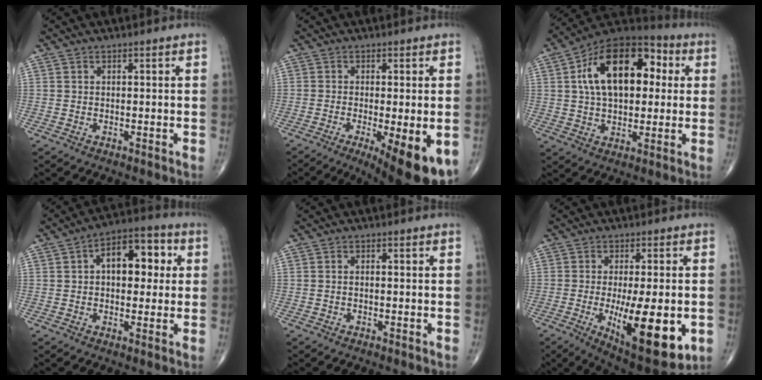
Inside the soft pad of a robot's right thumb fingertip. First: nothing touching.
{"total": 12.9, "force": [-5.2, 3.4, 11.4], "torque": [-0.137, -0.018, -0.070]}
{"total": 20.3, "force": [4.3, 11.7, 16.0], "torque": [-0.233, 0.025, 0.061]}
{"total": 11.9, "force": [2.3, 6.9, 9.4], "torque": [-0.104, 0.023, 0.027]}
{"total": 0.8, "force": [-0.1, 0.3, 0.7], "torque": [-0.015, 0.005, -0.003]}
{"total": 17.4, "force": [-3.9, 5.9, 15.9], "torque": [-0.228, -0.021, -0.041]}